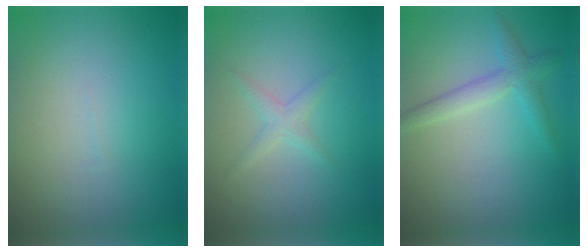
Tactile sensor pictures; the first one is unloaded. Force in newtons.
{"total": 1.3, "press": 1.3, "slide": 0.1}
{"total": 2.4, "press": 2.4, "slide": 0.1}